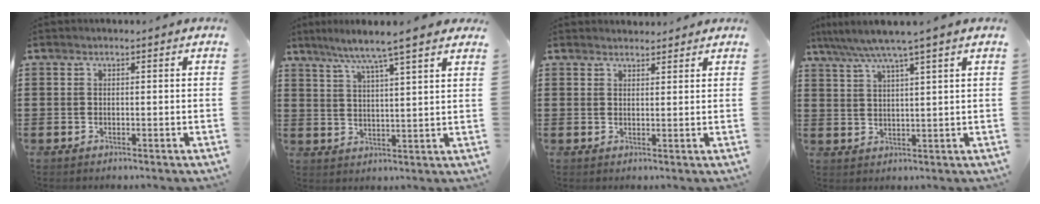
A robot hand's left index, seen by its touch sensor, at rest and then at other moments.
{"total": 6.6, "force": [5.2, -0.6, 3.9], "torque": [-0.092, -0.020, 0.088]}
{"total": 1.9, "force": [1.8, 0.5, 0.0], "torque": [-0.005, 0.003, 0.036]}
{"total": 4.8, "force": [3.6, -0.7, 3.1], "torque": [-0.072, -0.013, 0.060]}